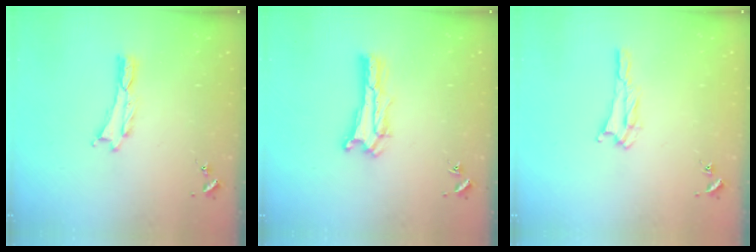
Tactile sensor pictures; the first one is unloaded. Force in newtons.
{"total": 0.9, "press": 0.9, "slide": 0.2}
{"total": 2.3, "press": 2.2, "slide": 0.4}